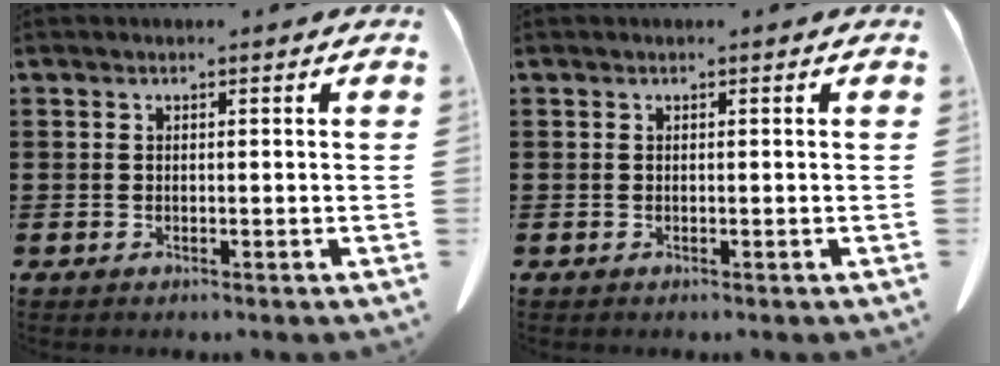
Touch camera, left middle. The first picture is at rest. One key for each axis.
{"total": 0.0}